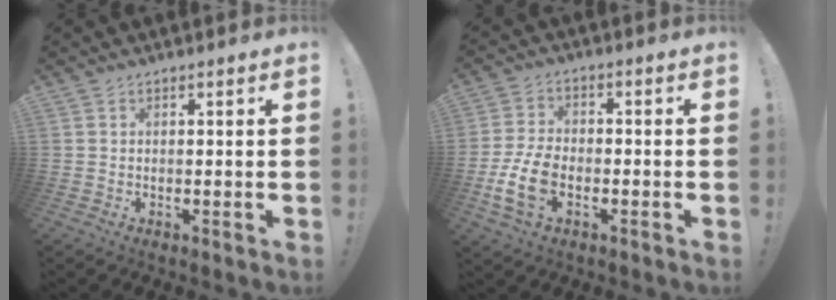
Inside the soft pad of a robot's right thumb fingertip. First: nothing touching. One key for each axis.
{"total": 10.6, "fx": -3.5, "fy": 6.4, "fz": 7.7, "tx": -0.159, "ty": 0.002, "tz": -0.058}